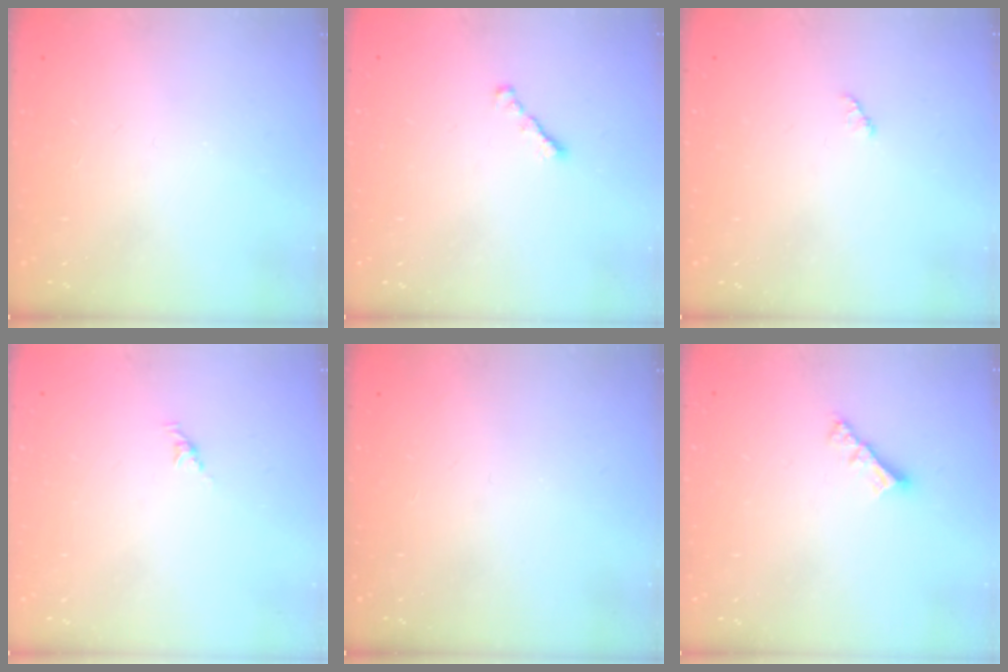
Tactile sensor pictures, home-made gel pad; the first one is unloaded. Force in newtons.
{"total": 1.8, "press": 1.7, "slide": 0.6}
{"total": 1.3, "press": 1.3, "slide": 0.2}
{"total": 2.1, "press": 2.0, "slide": 0.7}
{"total": 0.0}
{"total": 3.5, "press": 3.5, "slide": 0.2}